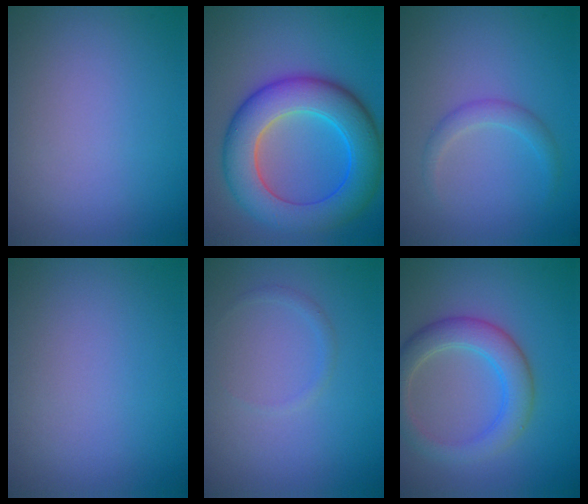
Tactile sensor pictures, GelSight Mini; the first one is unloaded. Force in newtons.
{"total": 9.2, "press": 9.2, "slide": 0.2}
{"total": 1.6, "press": 1.6, "slide": 0.0}
{"total": 0.0}
{"total": 0.7, "press": 0.7, "slide": 0.1}
{"total": 4.4, "press": 4.4, "slide": 0.2}